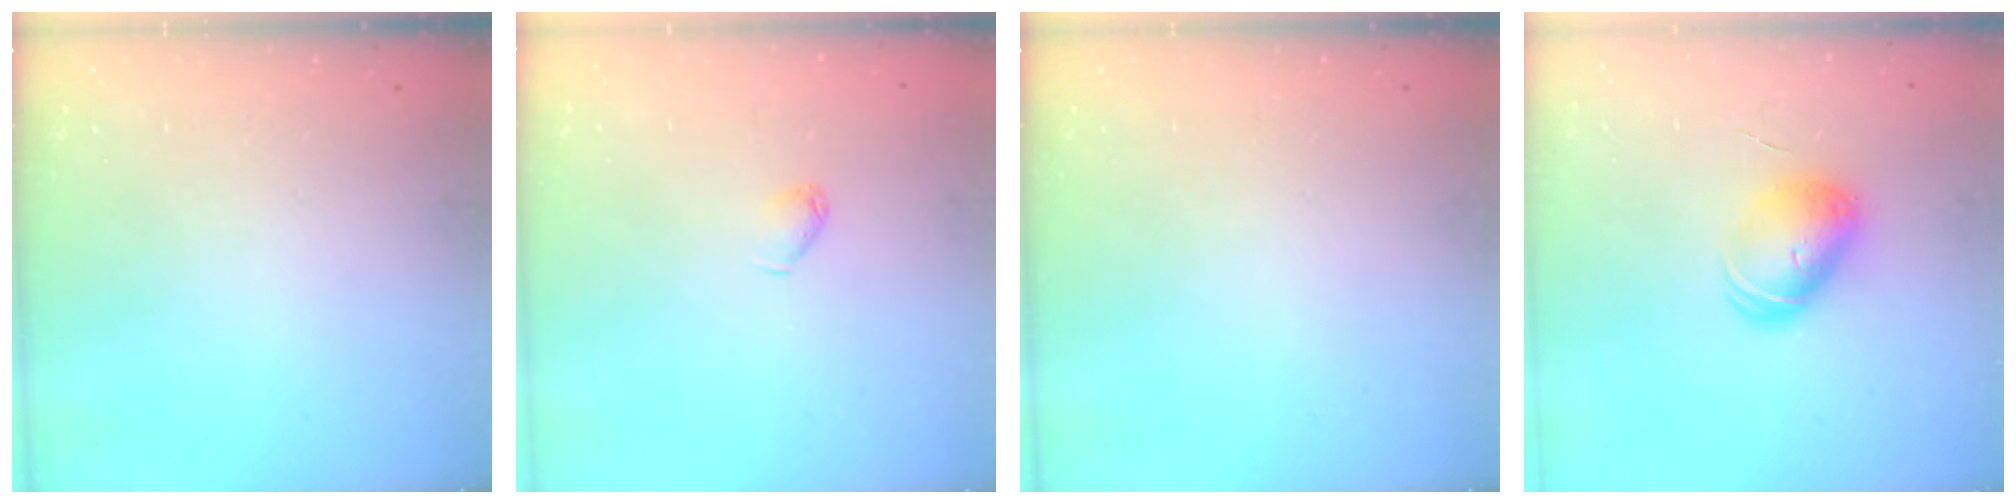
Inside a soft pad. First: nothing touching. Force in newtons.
{"total": 2.8, "press": 2.8, "slide": 0.4}
{"total": 0.0}
{"total": 8.1, "press": 8.1, "slide": 1.1}